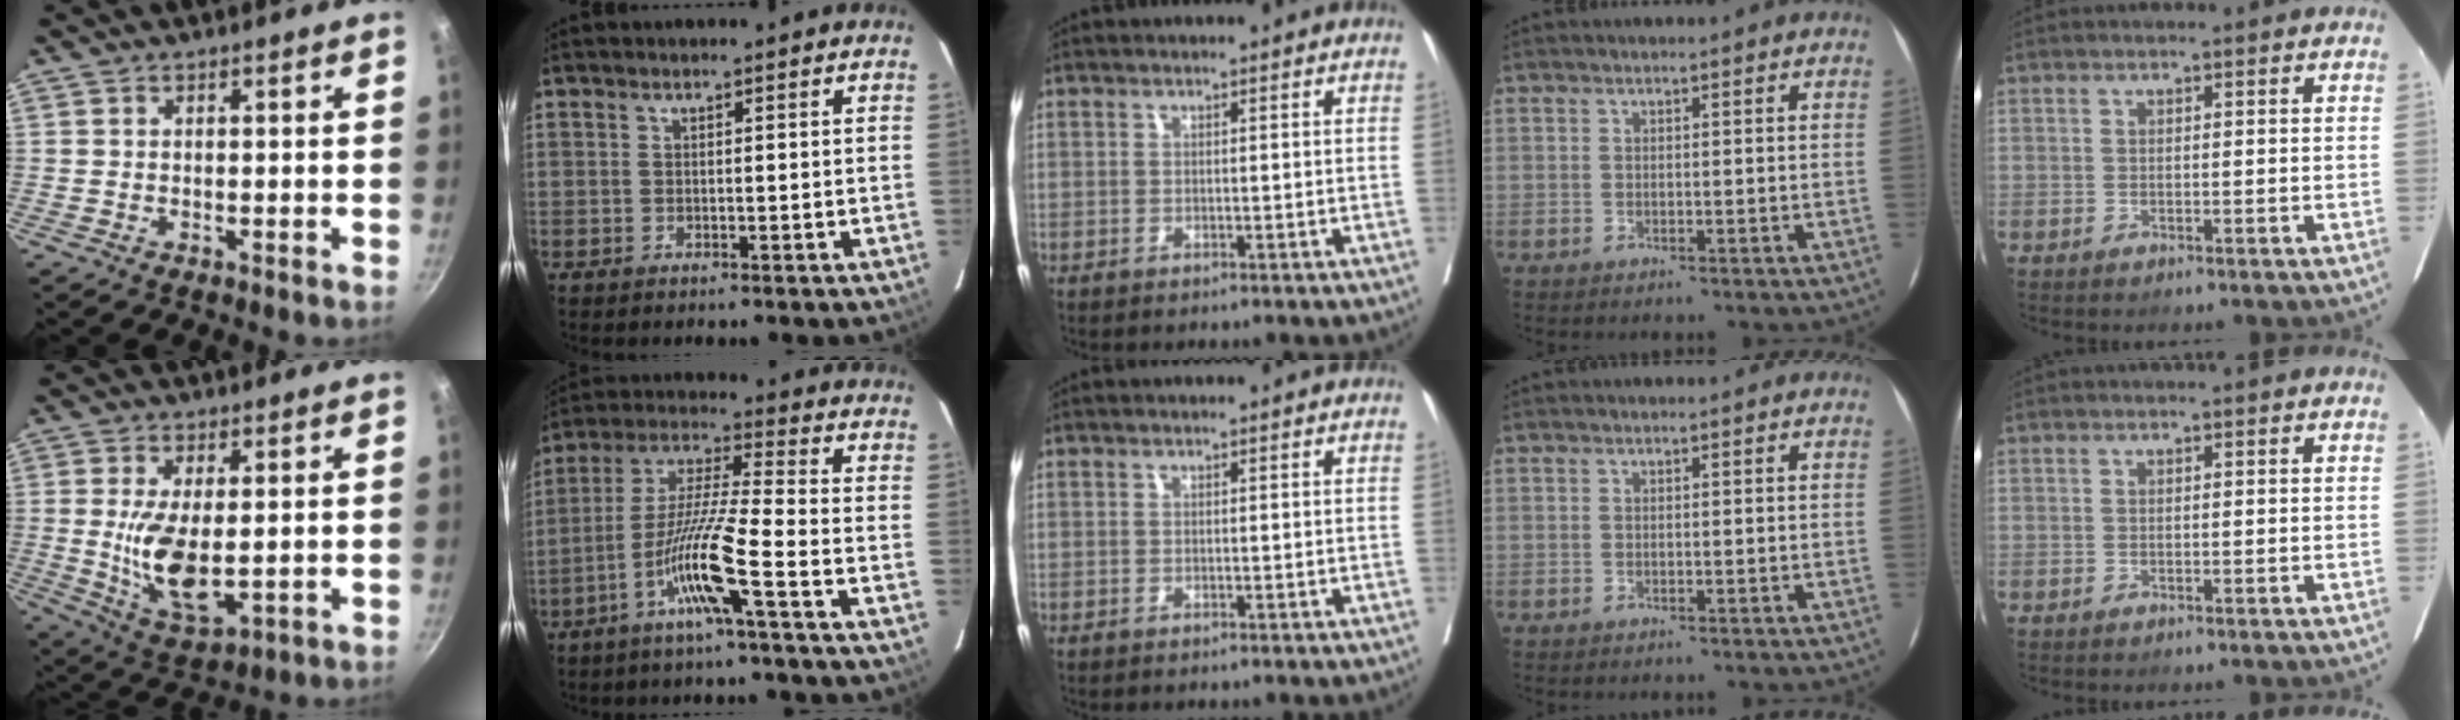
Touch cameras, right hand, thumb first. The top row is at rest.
{"thumb": {"total": 10.8, "force": [-0.2, 4.9, 9.6], "torque": [-0.175, -0.024, 0.010]}, "index": {"total": 11.5, "force": [-5.4, -1.0, 10.1], "torque": [-0.200, -0.002, -0.107]}}